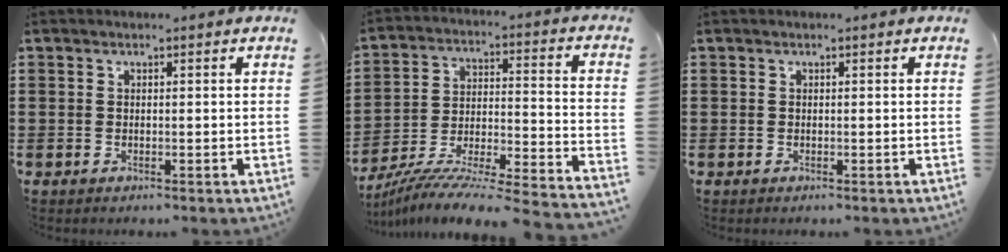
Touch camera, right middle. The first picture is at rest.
{"total": 7.4, "force": [-6.8, -0.8, 2.9], "torque": [-0.049, -0.013, -0.141]}
{"total": 0.0}